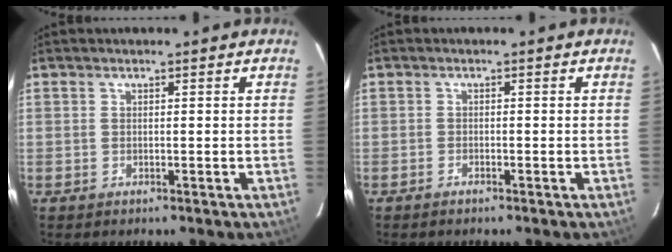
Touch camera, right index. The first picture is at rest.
{"total": 0.9, "force": [-0.8, 0.2, 0.3], "torque": [-0.012, 0.001, -0.020]}